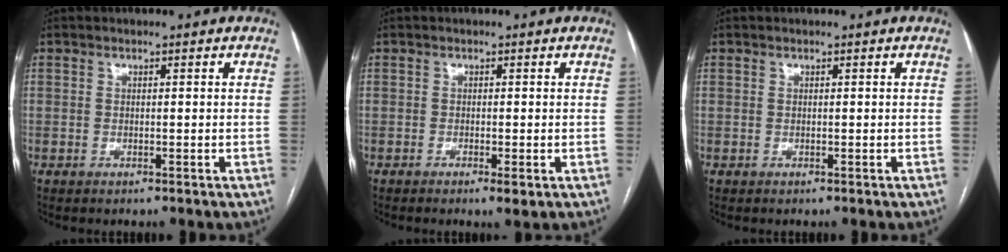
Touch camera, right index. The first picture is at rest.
{"total": 1.8, "force": [-0.9, 0.2, 1.6], "torque": [-0.021, -0.004, -0.013]}
{"total": 0.0}